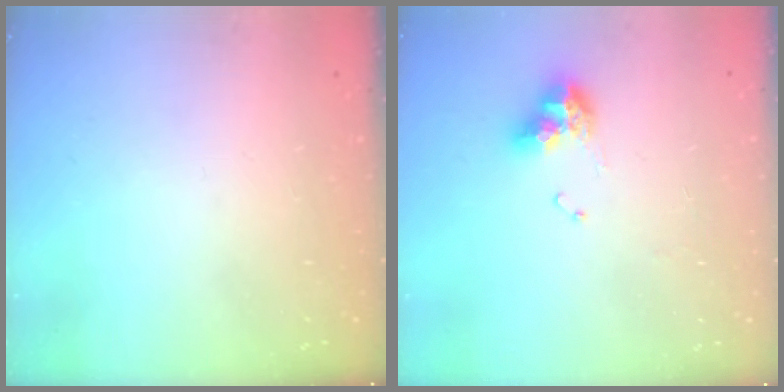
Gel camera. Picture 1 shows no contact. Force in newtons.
{"total": 9.1, "press": 9.0, "slide": 1.0}